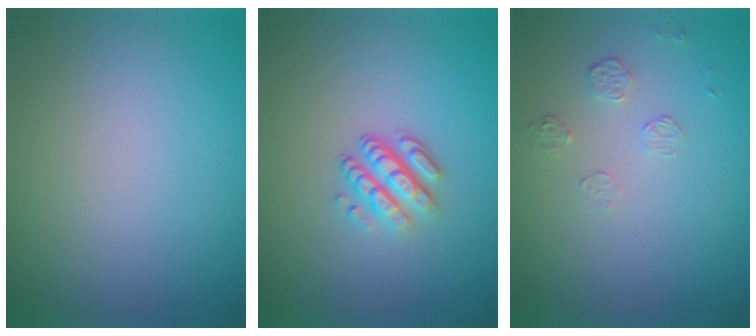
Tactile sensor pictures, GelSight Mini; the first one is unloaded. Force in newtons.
{"total": 3.3, "press": 2.4, "slide": 2.3}
{"total": 1.3, "press": 0.6, "slide": 1.1}